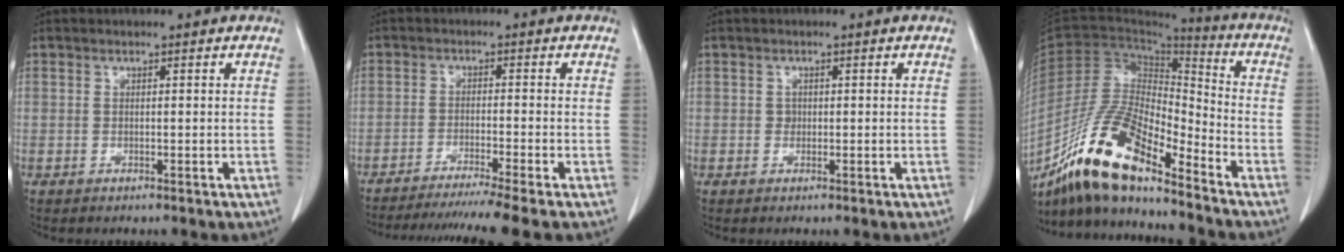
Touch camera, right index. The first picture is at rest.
{"total": 10.9, "force": [-9.3, -2.2, 5.1], "torque": [-0.059, -0.027, -0.145]}
{"total": 0.8, "force": [0.0, 0.7, 0.2], "torque": [0.000, 0.003, 0.001]}
{"total": 17.4, "force": [-13.1, 4.0, 10.7], "torque": [-0.209, -0.005, -0.244]}